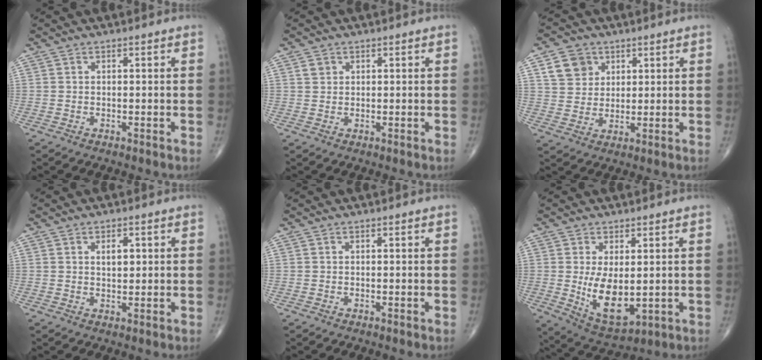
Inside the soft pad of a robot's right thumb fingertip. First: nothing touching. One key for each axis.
{"total": 1.6, "fx": 0.8, "fy": 1.3, "fz": 0.5, "tx": 0.000, "ty": -0.002, "tz": 0.012}
{"total": 7.0, "fx": 3.1, "fy": 5.9, "fz": 2.3, "tx": -0.016, "ty": -0.009, "tz": 0.057}
{"total": 2.8, "fx": 0.8, "fy": 1.6, "fz": 2.1, "tx": -0.023, "ty": -0.004, "tz": 0.012}
{"total": 0.0}
{"total": 10.2, "fx": -0.1, "fy": 5.2, "fz": 8.8, "tx": -0.137, "ty": -0.023, "tz": 0.020}